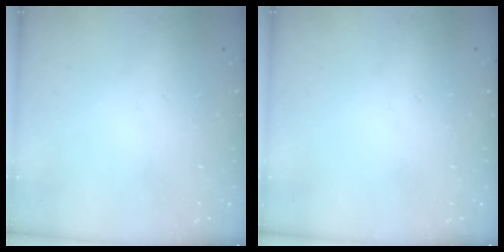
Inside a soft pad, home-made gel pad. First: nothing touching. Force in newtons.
{"total": 0.0}